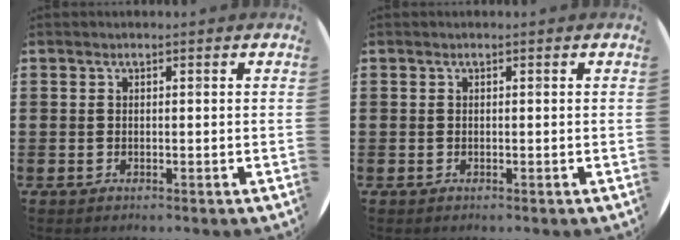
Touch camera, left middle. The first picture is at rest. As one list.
[{"total": 0.0}]